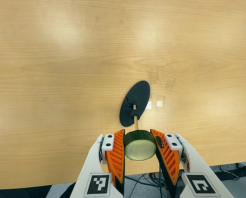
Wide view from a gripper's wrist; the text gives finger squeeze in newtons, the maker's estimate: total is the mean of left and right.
{"total": 10.5, "left": 9.5, "right": 11.5}